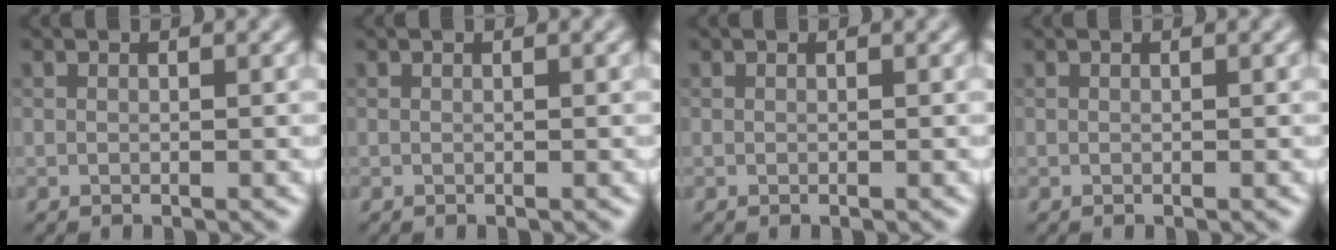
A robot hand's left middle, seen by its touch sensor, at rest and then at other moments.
{"total": 0.0}
{"total": 0.0}
{"total": 0.0}